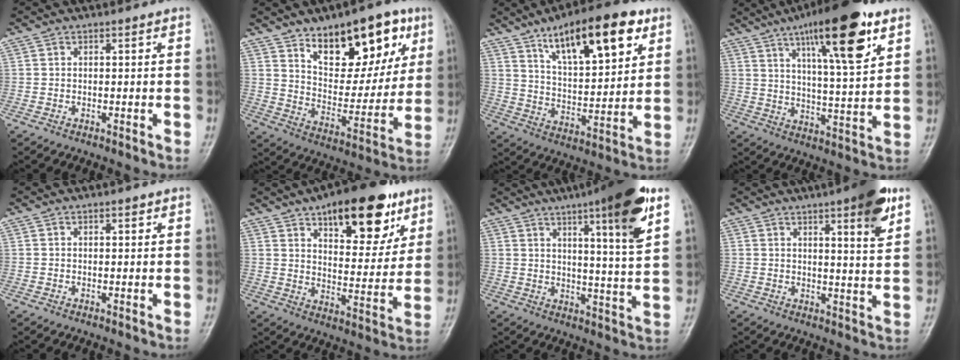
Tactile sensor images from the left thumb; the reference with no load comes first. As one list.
[{"total": 19.7, "force": [10.6, 9.9, 13.3], "torque": [-0.133, -0.052, 0.170]}, {"total": 18.6, "force": [10.1, 6.5, 14.2], "torque": [-0.191, -0.037, 0.166]}, {"total": 18.6, "force": [9.9, 4.1, 15.2], "torque": [-0.220, -0.037, 0.156]}, {"total": 1.1, "force": [0.7, 0.4, 0.8], "torque": [-0.009, -0.001, 0.009]}, {"total": 19.8, "force": [11.2, 8.5, 13.9], "torque": [-0.152, -0.045, 0.169]}, {"total": 16.1, "force": [8.4, 1.9, 13.6], "torque": [-0.190, -0.038, 0.120]}, {"total": 10.0, "force": [5.4, 1.5, 8.2], "torque": [-0.104, -0.026, 0.071]}]